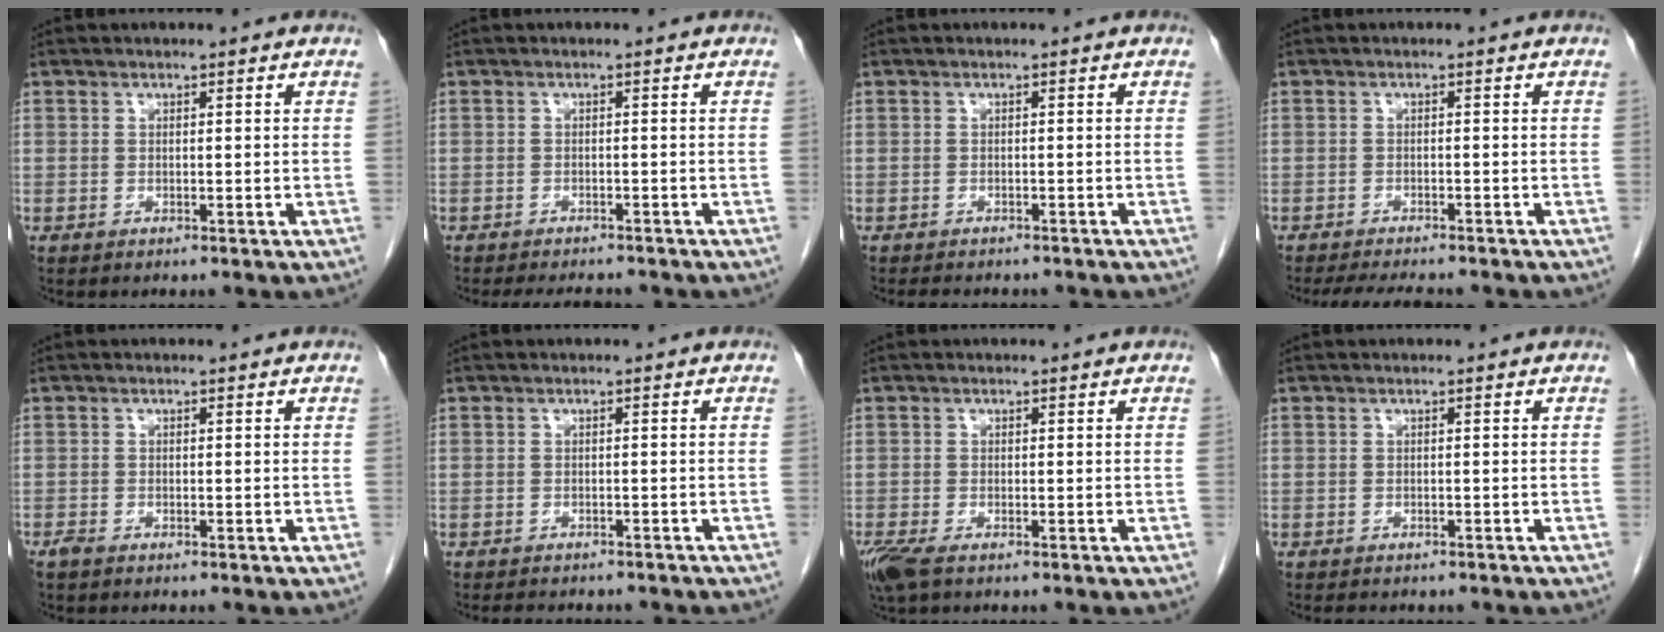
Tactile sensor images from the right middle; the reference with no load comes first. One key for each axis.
{"total": 5.4, "fx": -4.9, "fy": 1.4, "fz": 1.8, "tx": -0.019, "ty": -0.004, "tz": -0.066}
{"total": 6.4, "fx": -5.5, "fy": 1.9, "fz": 2.6, "tx": -0.036, "ty": -0.004, "tz": -0.065}
{"total": 7.0, "fx": -6.2, "fy": 1.2, "fz": 3.0, "tx": -0.041, "ty": -0.011, "tz": -0.091}
{"total": 1.0, "fx": -0.8, "fy": 0.3, "fz": 0.4, "tx": -0.017, "ty": -0.003, "tz": -0.016}
{"total": 7.0, "fx": -6.2, "fy": 2.1, "fz": 2.6, "tx": -0.036, "ty": 0.000, "tz": -0.073}
{"total": 4.1, "fx": -2.7, "fy": 1.4, "fz": 2.8, "tx": -0.066, "ty": -0.014, "tz": -0.048}
{"total": 4.1, "fx": -3.4, "fy": 1.5, "fz": 1.8, "tx": -0.028, "ty": -0.006, "tz": -0.034}